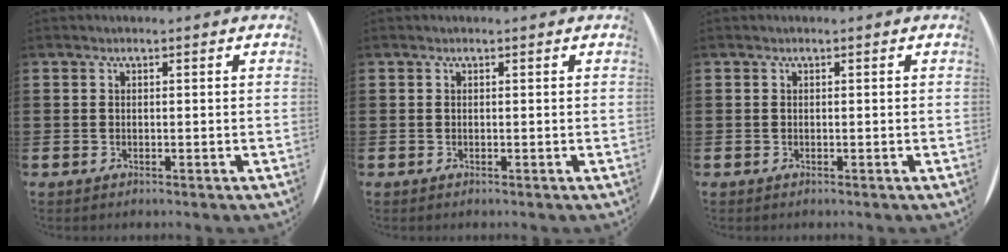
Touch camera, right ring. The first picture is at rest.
{"total": 0.0}
{"total": 0.0}